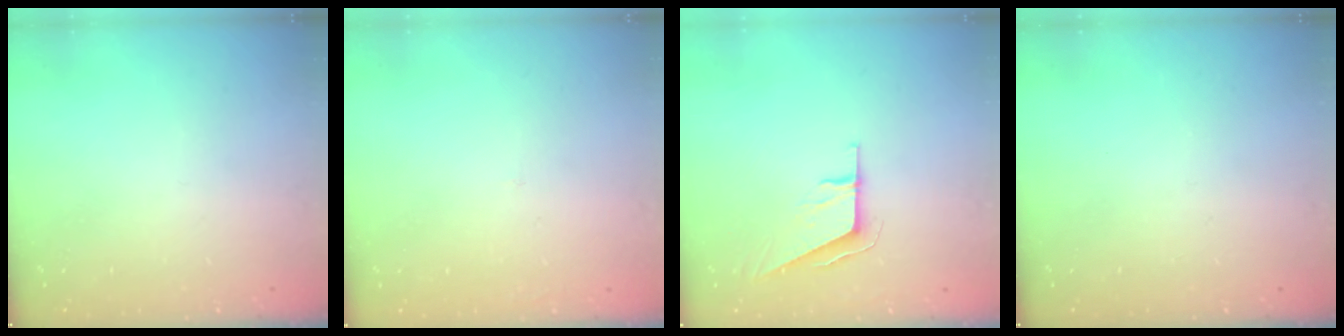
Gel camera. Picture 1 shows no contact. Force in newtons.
{"total": 1.4, "press": 1.4, "slide": 0.1}
{"total": 6.0, "press": 6.0, "slide": 0.4}
{"total": 0.0}